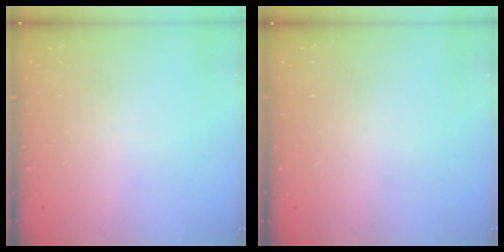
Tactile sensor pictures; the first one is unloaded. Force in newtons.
{"total": 0.0}